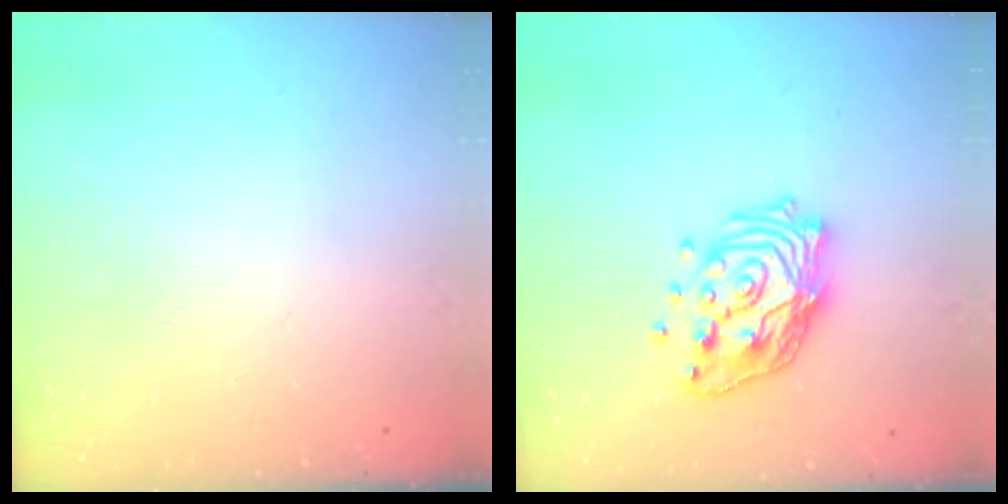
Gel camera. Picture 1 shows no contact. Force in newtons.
{"total": 15.2, "press": 15.1, "slide": 1.5}